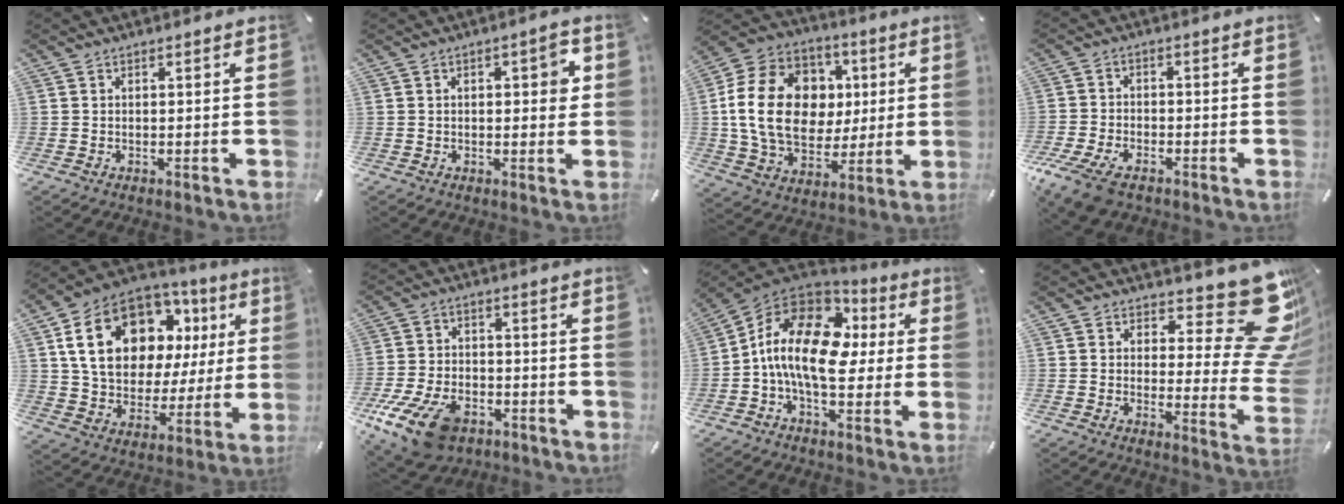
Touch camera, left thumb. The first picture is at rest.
{"total": 4.2, "force": [0.9, 1.7, 3.8], "torque": [-0.042, -0.005, 0.006]}
{"total": 21.6, "force": [1.9, 17.0, 13.2], "torque": [-0.260, 0.020, 0.037]}
{"total": 7.4, "force": [-4.8, 3.8, 4.1], "torque": [-0.098, 0.011, -0.092]}
{"total": 19.9, "force": [7.8, 14.1, 11.8], "torque": [-0.215, -0.032, 0.140]}
{"total": 14.7, "force": [-8.0, 8.7, 8.8], "torque": [-0.175, 0.045, -0.135]}
{"total": 17.1, "force": [-0.4, 10.0, 13.9], "torque": [-0.283, 0.013, -0.011]}
{"total": 17.0, "force": [9.2, 7.5, 12.3], "torque": [-0.145, -0.077, 0.153]}